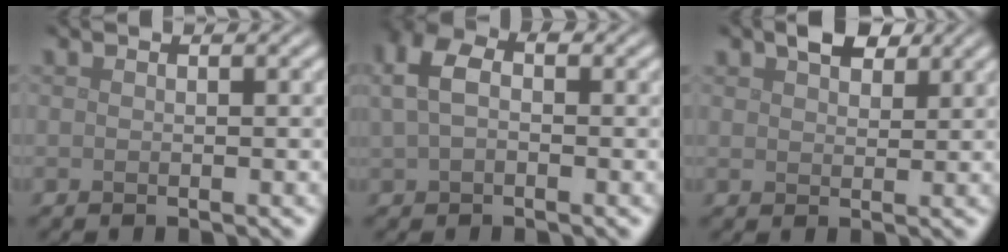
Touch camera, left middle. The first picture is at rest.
{"total": 3.5, "force": [0.6, 2.4, 2.5], "torque": [-0.062, 0.009, 0.006]}
{"total": 3.4, "force": [2.1, 2.0, 1.8], "torque": [-0.033, 0.004, 0.033]}